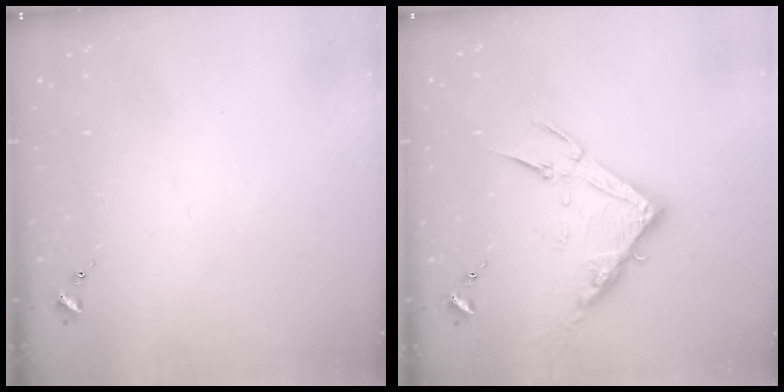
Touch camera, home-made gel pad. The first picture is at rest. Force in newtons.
{"total": 13.9, "press": 13.8, "slide": 0.9}